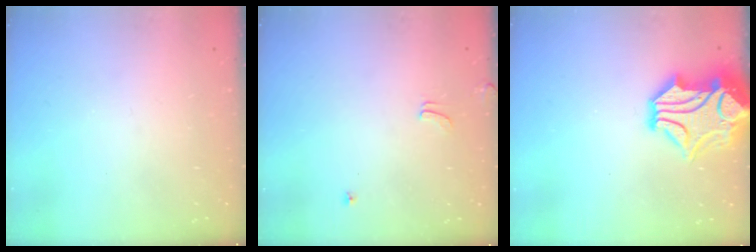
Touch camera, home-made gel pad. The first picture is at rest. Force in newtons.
{"total": 3.9, "press": 3.9, "slide": 0.2}
{"total": 7.3, "press": 7.1, "slide": 1.6}